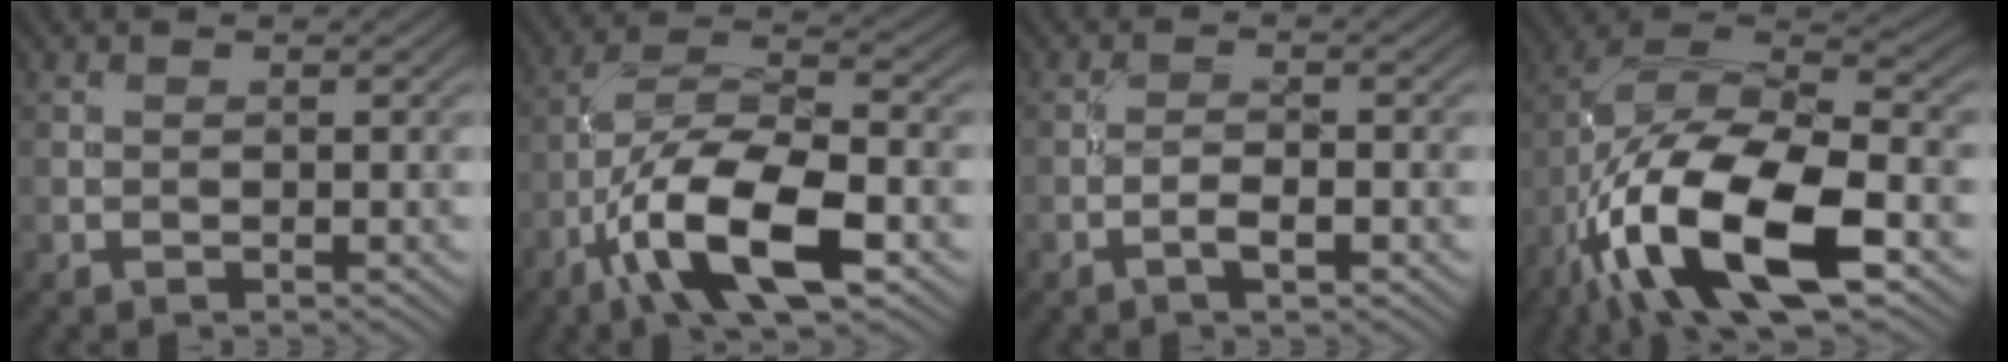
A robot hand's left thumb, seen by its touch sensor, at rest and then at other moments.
{"total": 12.4, "force": [-5.6, 4.3, 10.2], "torque": [-0.191, -0.001, -0.110]}
{"total": 2.1, "force": [-1.2, 0.4, 1.7], "torque": [-0.036, 0.006, -0.028]}
{"total": 16.6, "force": [-7.4, 6.4, 13.4], "torque": [-0.268, -0.010, -0.142]}